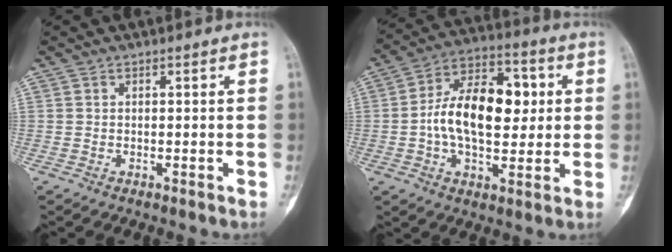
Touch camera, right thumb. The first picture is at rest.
{"total": 16.8, "force": [1.0, 9.7, 13.7], "torque": [-0.204, 0.023, 0.009]}